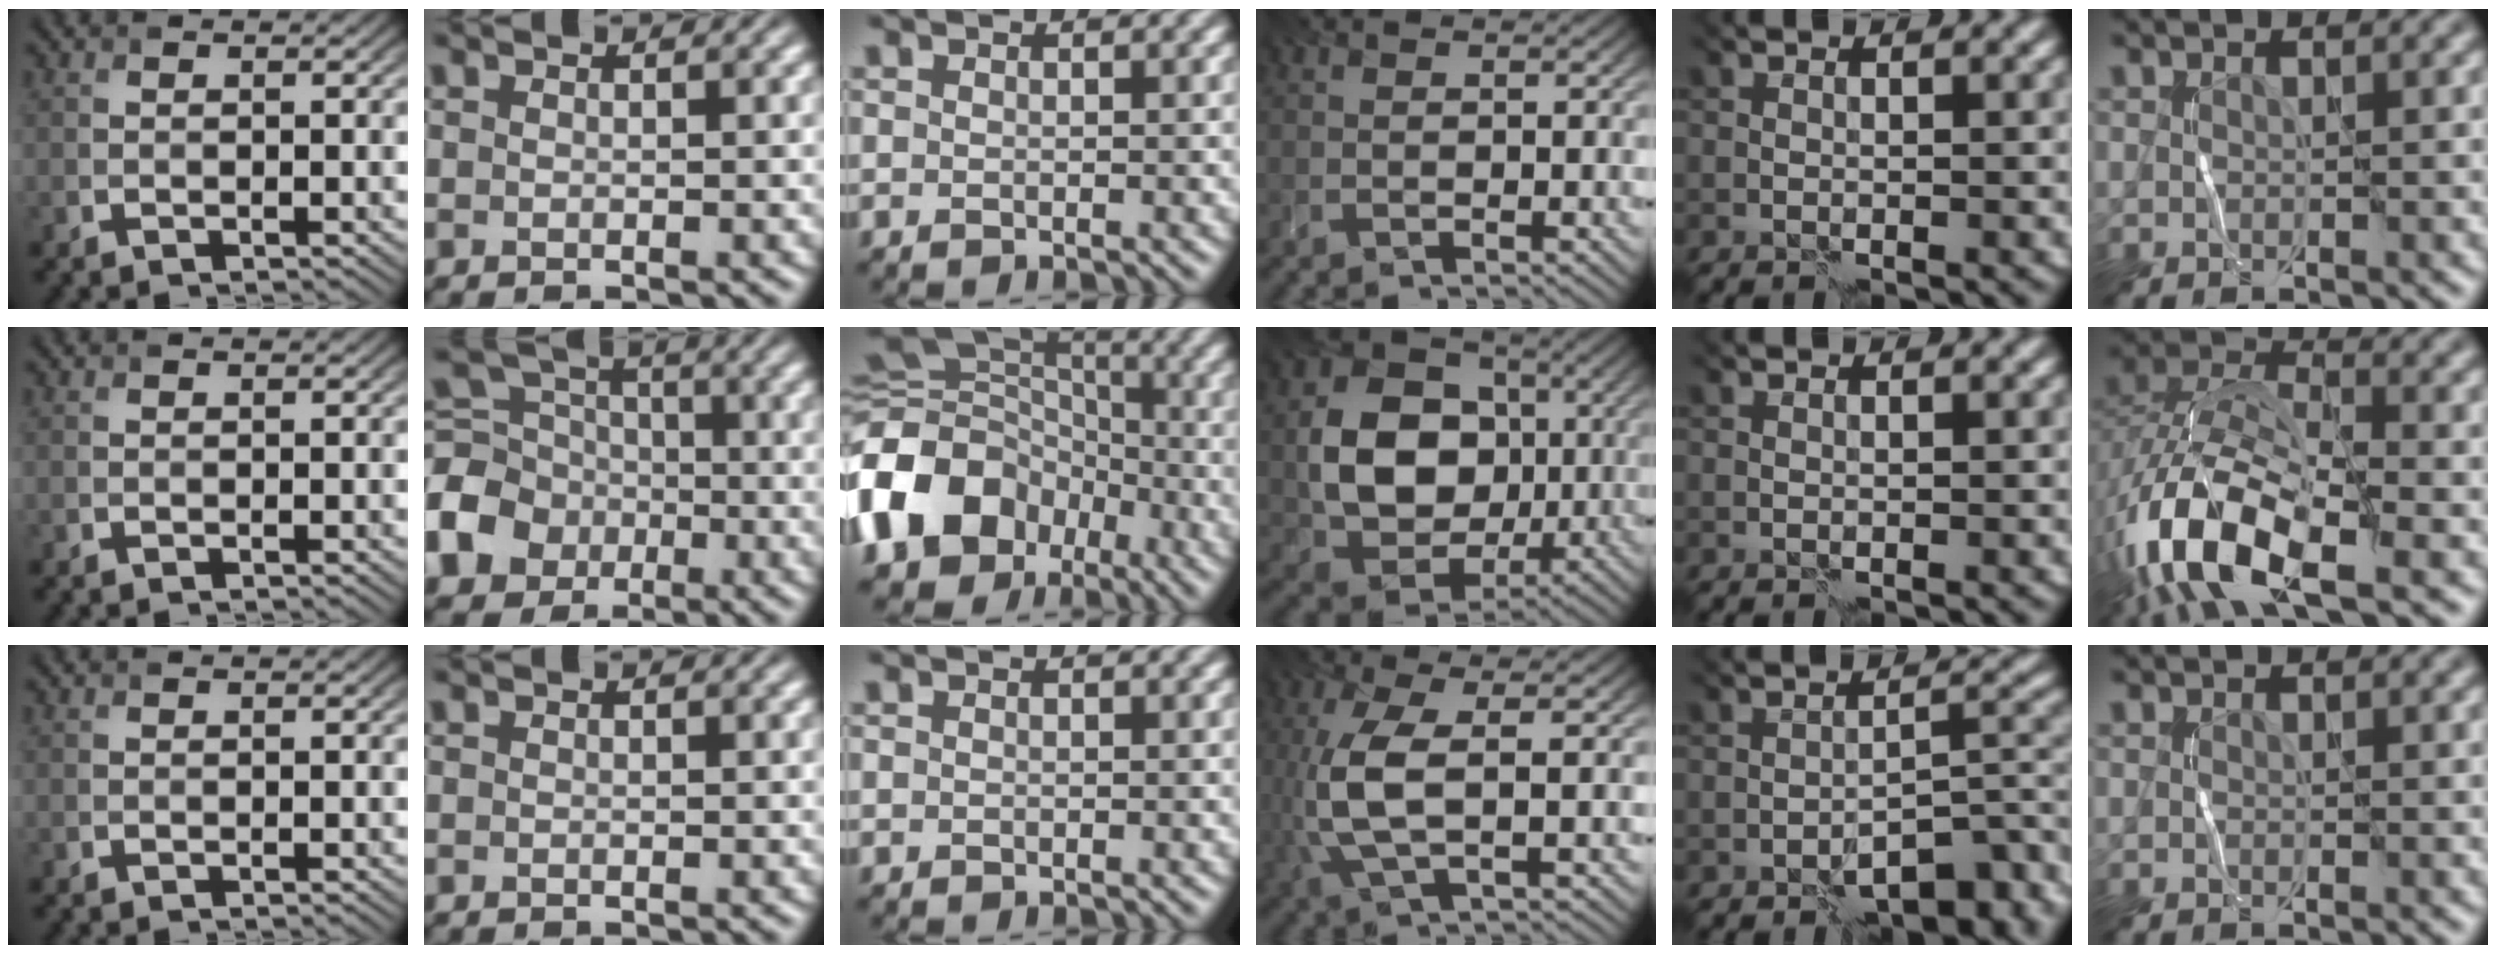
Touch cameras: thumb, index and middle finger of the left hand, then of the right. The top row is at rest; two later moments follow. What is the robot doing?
{"motion": "wrap", "object": "cellophane"}